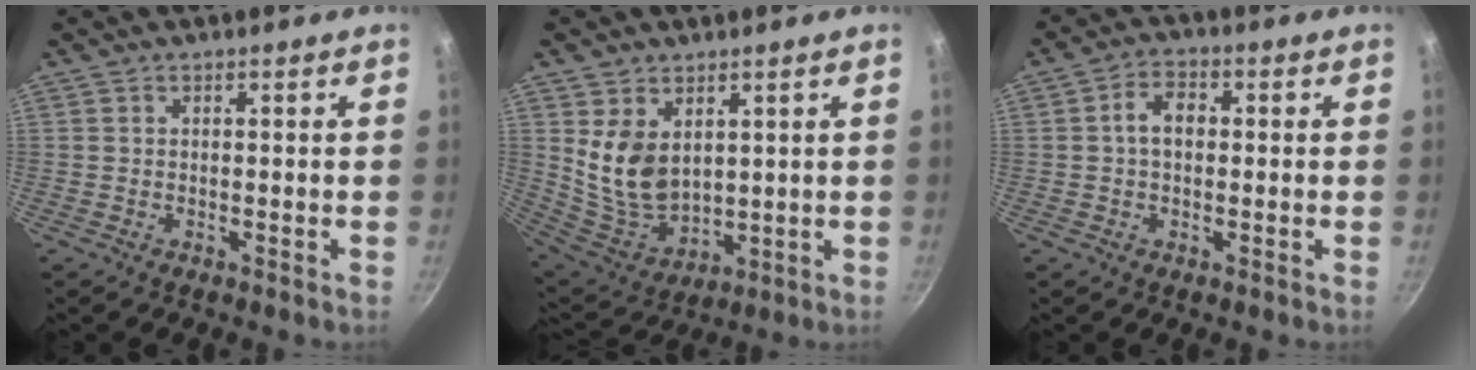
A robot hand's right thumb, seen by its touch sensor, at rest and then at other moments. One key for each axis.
{"total": 11.2, "fx": 3.2, "fy": 7.6, "fz": 7.6, "tx": -0.120, "ty": -0.038, "tz": 0.083}
{"total": 4.9, "fx": 0.2, "fy": 3.4, "fz": 3.5, "tx": -0.046, "ty": 0.016, "tz": -0.004}